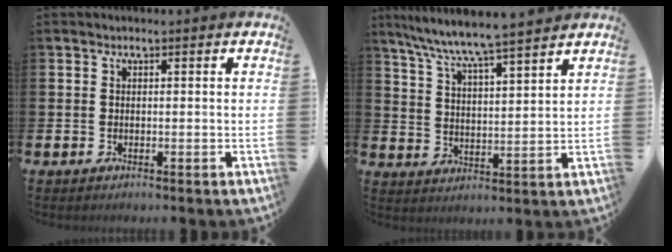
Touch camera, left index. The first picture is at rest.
{"total": 7.3, "force": [7.0, -0.3, 2.2], "torque": [-0.073, -0.045, 0.122]}